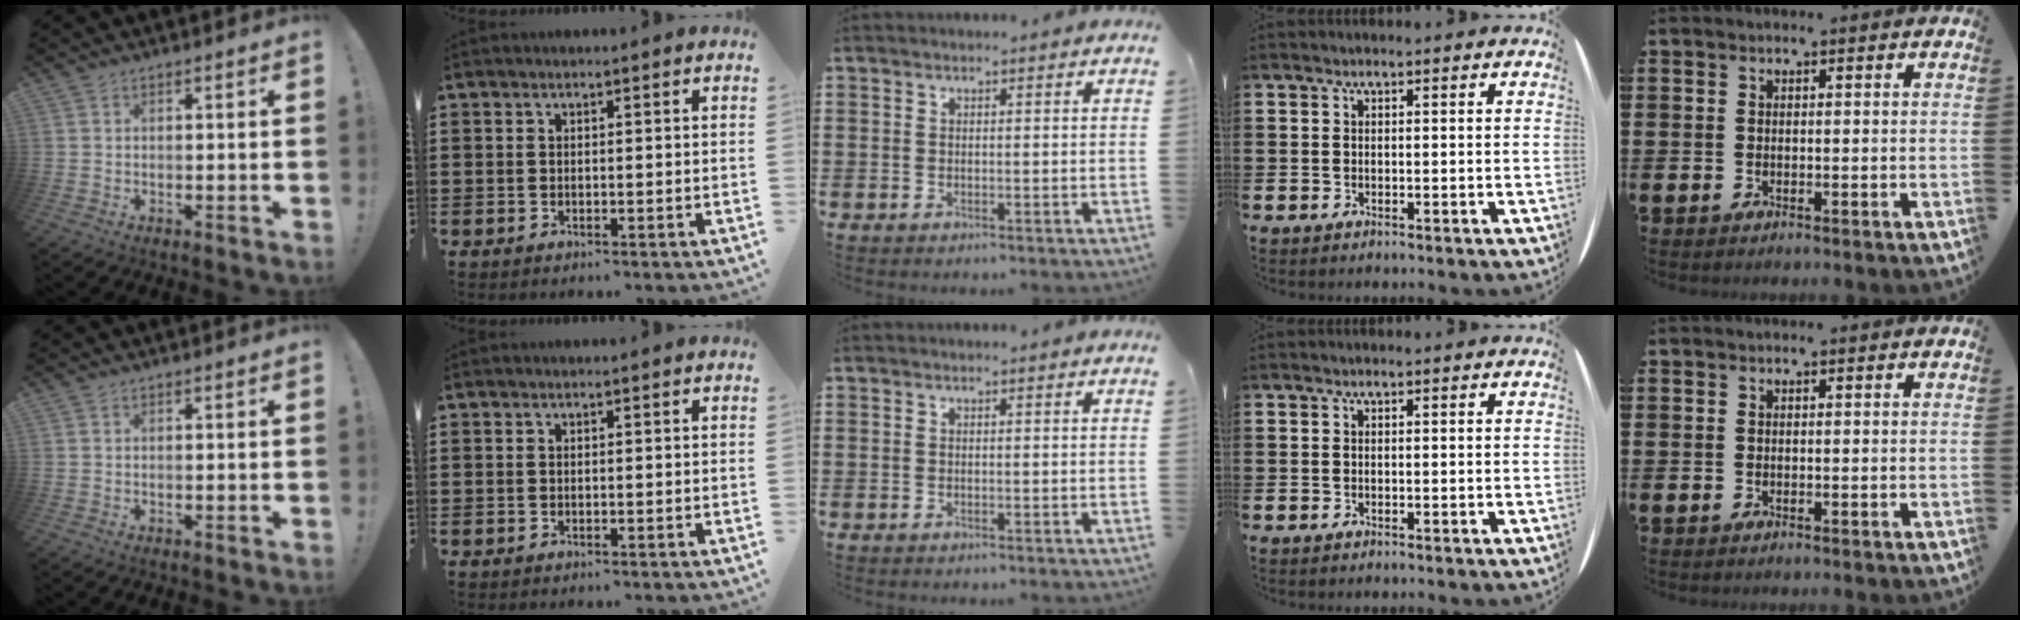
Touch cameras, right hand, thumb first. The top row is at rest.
{}